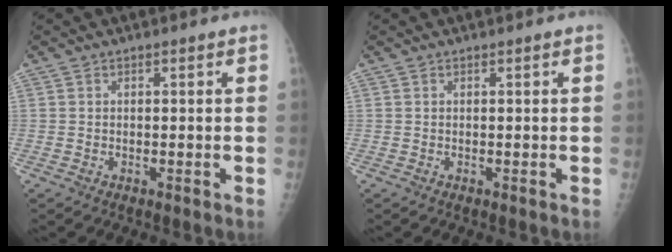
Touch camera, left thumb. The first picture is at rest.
{"total": 0.0}